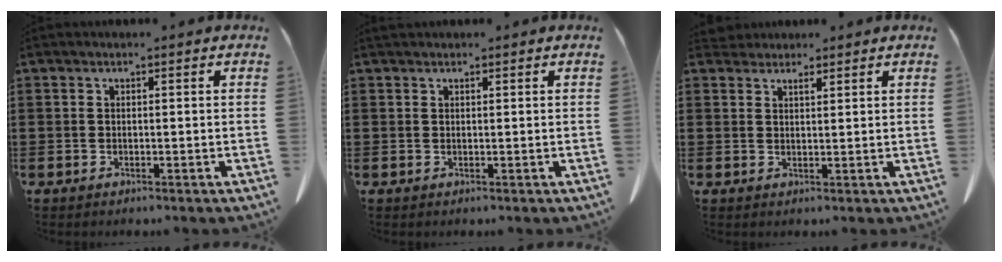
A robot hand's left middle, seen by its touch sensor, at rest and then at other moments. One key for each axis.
{"total": 0.5, "fx": 0.4, "fy": 0.3, "fz": 0.2, "tx": -0.006, "ty": 0.002, "tz": 0.008}
{"total": 1.6, "fx": 1.5, "fy": 0.6, "fz": 0.3, "tx": -0.002, "ty": 0.000, "tz": 0.027}